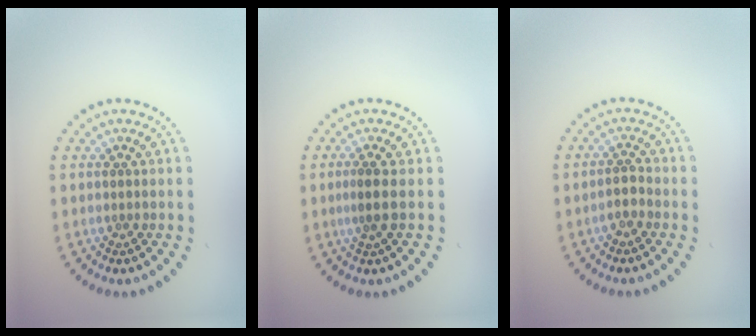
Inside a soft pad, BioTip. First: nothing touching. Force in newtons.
{"total": 1.8, "press": 1.4, "slide": 1.1}
{"total": 1.4, "press": 1.1, "slide": 0.8}